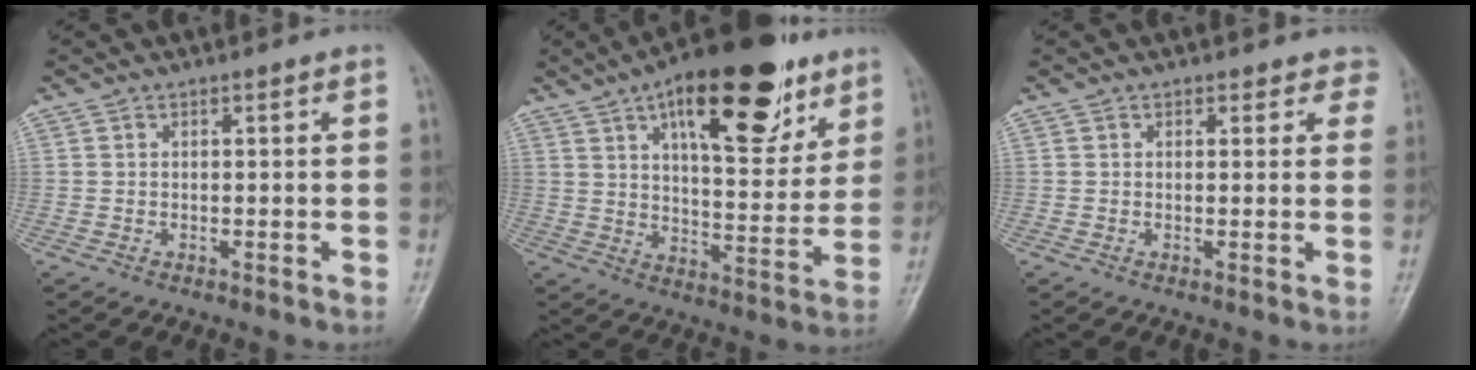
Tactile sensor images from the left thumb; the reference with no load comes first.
{"total": 22.9, "force": [12.5, 9.4, 16.8], "torque": [-0.212, -0.037, 0.192]}
{"total": 3.5, "force": [2.9, 2.0, 0.1], "torque": [0.039, -0.012, 0.015]}